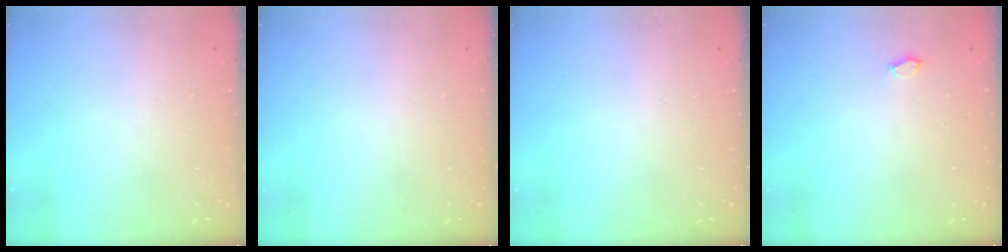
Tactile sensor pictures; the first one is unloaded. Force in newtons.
{"total": 0.0}
{"total": 0.0}
{"total": 2.9, "press": 2.7, "slide": 1.2}